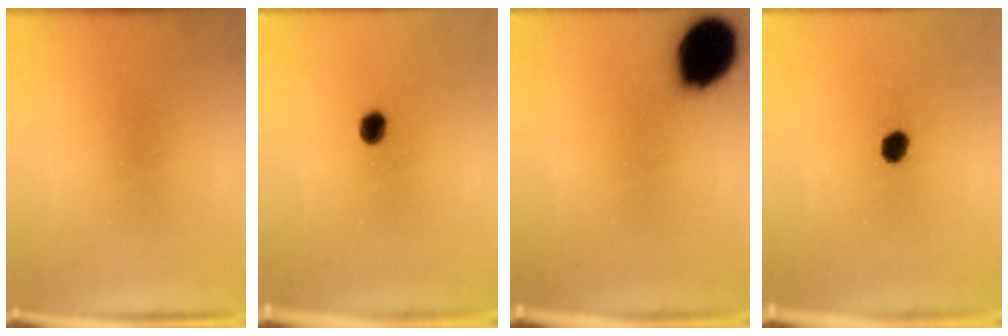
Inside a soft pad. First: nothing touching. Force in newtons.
{"total": 2.7}
{"total": 14.1}
{"total": 3.9}